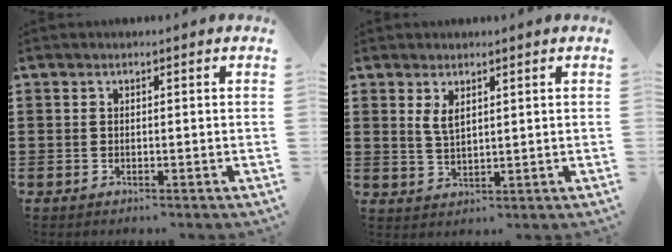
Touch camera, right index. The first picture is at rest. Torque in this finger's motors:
{"motor_torque": [0.38, 0.35, 0.38, 0.06]}